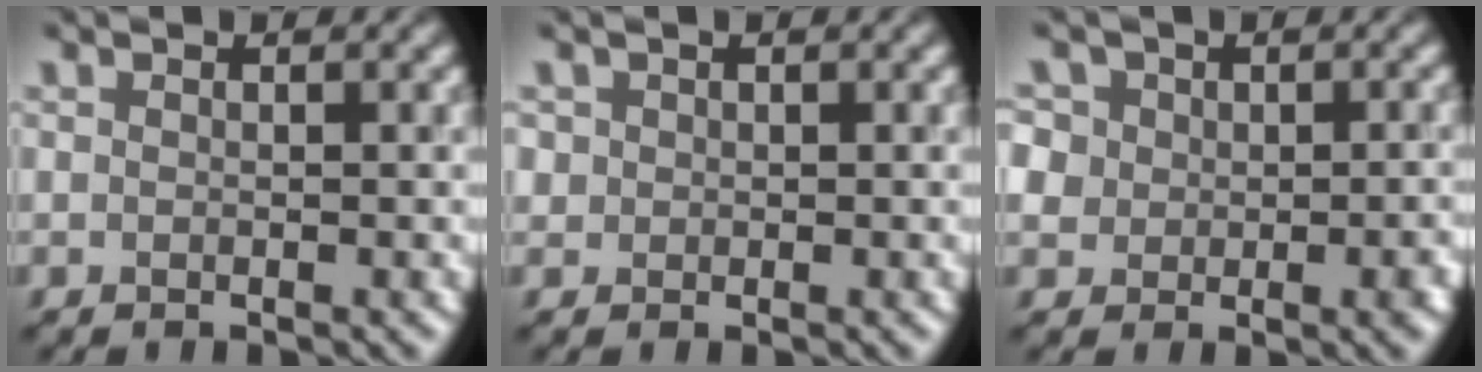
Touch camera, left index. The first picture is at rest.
{"total": 1.0, "force": [0.2, 0.9, 0.1], "torque": [0.009, 0.000, 0.002]}
{"total": 6.3, "force": [1.0, 5.3, 3.3], "torque": [-0.038, 0.024, -0.010]}